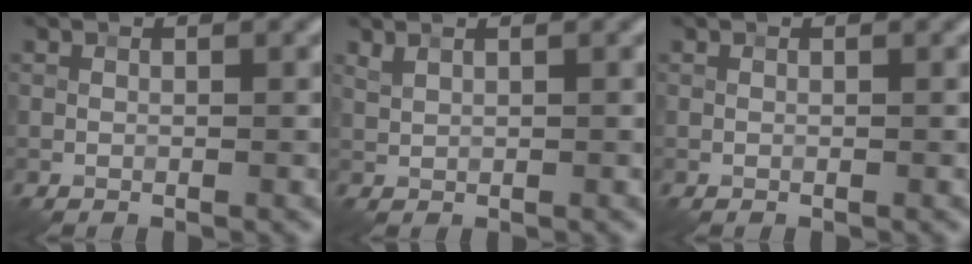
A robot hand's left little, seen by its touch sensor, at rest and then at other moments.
{"total": 0.8, "force": [0.7, 0.2, 0.3], "torque": [-0.010, -0.001, 0.017]}
{"total": 0.0}